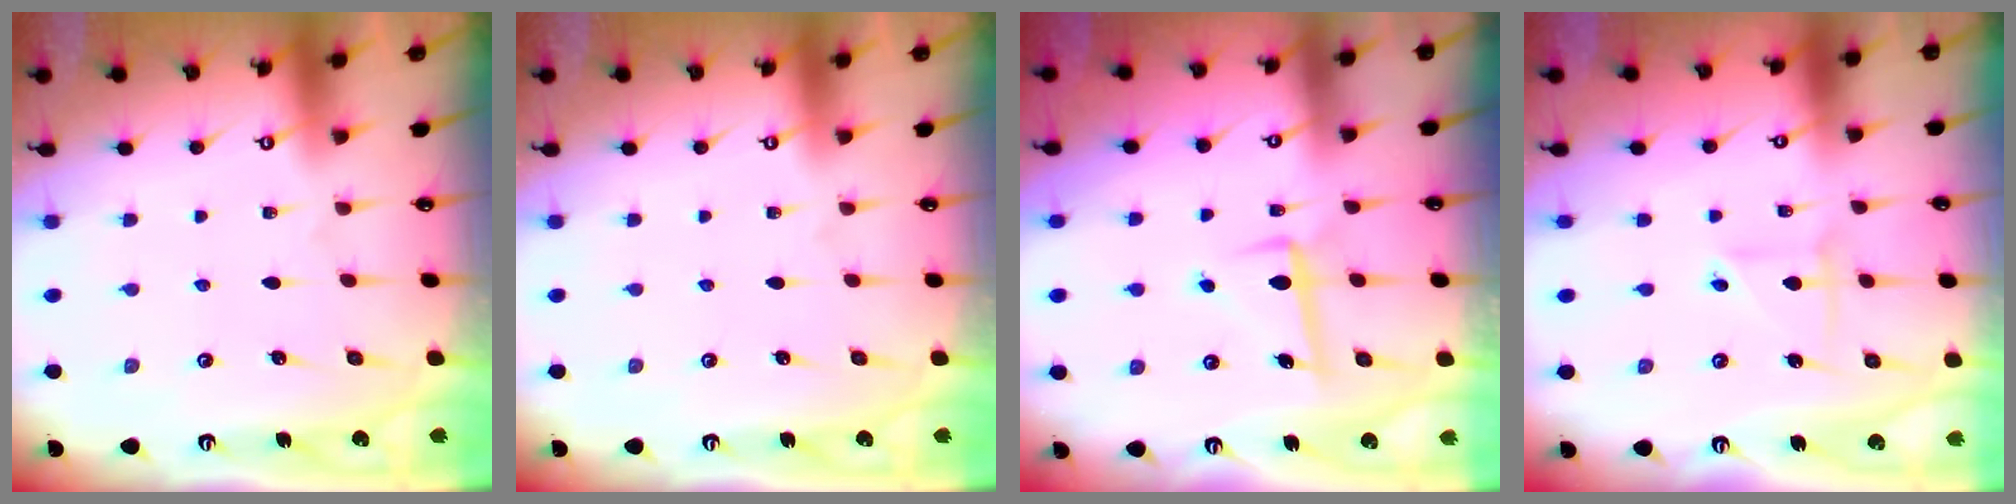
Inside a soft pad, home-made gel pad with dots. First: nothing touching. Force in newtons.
{"total": 0.0}
{"total": 6.2, "press": 6.0, "slide": 1.2}
{"total": 2.5, "press": 2.5, "slide": 0.2}